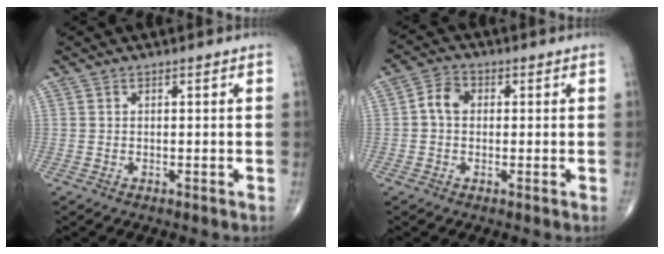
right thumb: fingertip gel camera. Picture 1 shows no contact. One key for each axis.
{"total": 4.3, "fx": 0.1, "fy": 3.4, "fz": 2.7, "tx": -0.042, "ty": 0.015, "tz": -0.006}